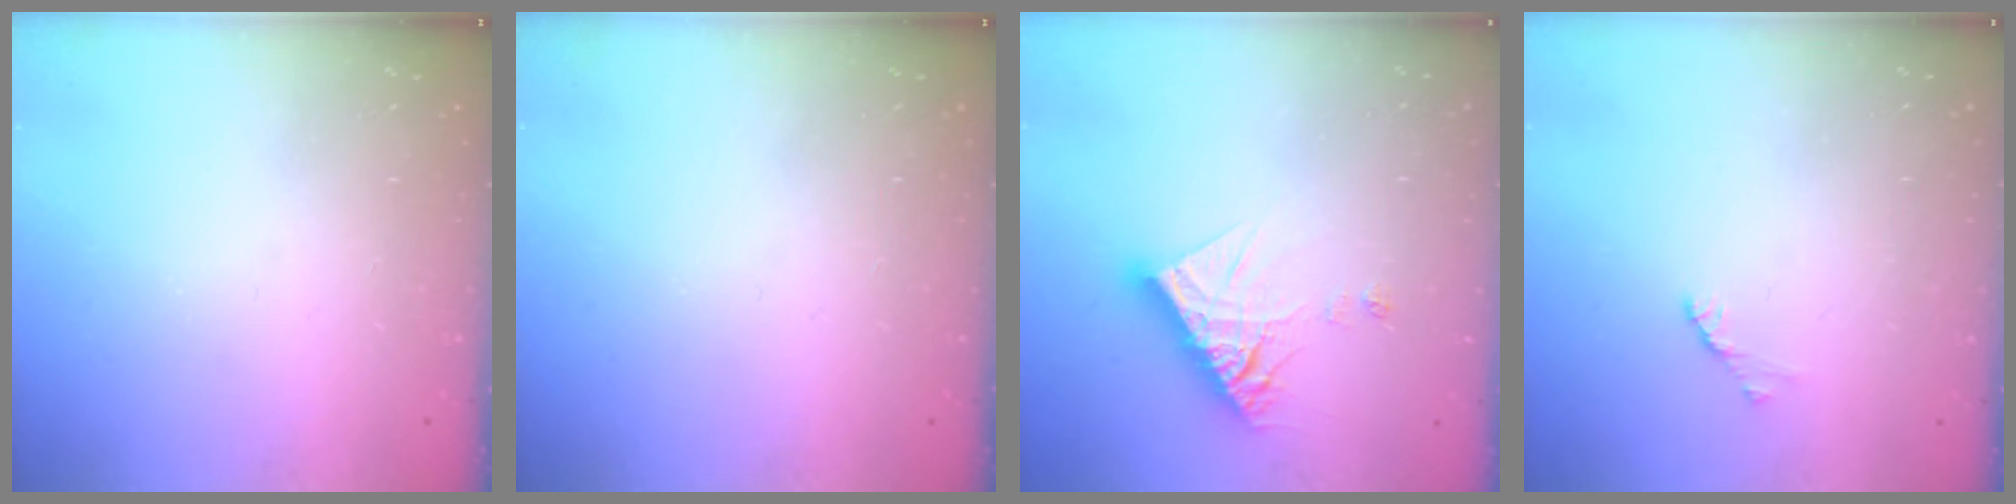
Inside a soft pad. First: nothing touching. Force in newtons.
{"total": 0.0}
{"total": 12.4, "press": 12.3, "slide": 1.0}
{"total": 1.7, "press": 1.6, "slide": 0.4}